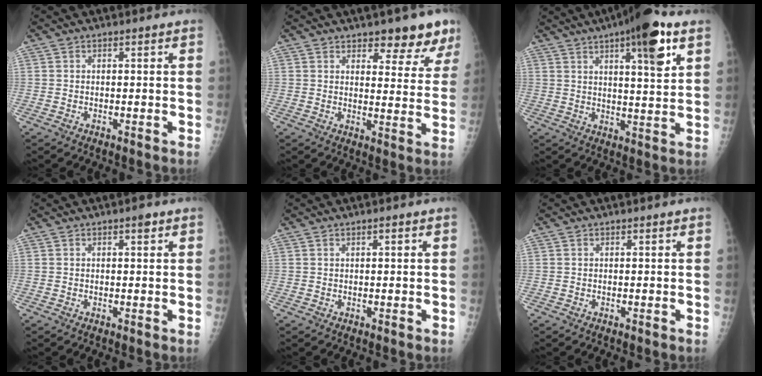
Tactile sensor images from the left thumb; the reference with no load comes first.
{"total": 9.3, "force": [6.9, 3.6, 5.1], "torque": [-0.025, -0.042, 0.084]}
{"total": 13.4, "force": [7.0, 3.1, 11.0], "torque": [-0.147, -0.023, 0.098]}
{"total": 1.2, "force": [0.7, 0.4, 0.9], "torque": [-0.010, 0.000, 0.008]}
{"total": 0.7, "force": [0.3, 0.1, 0.6], "torque": [-0.010, 0.000, 0.006]}
{"total": 0.0}